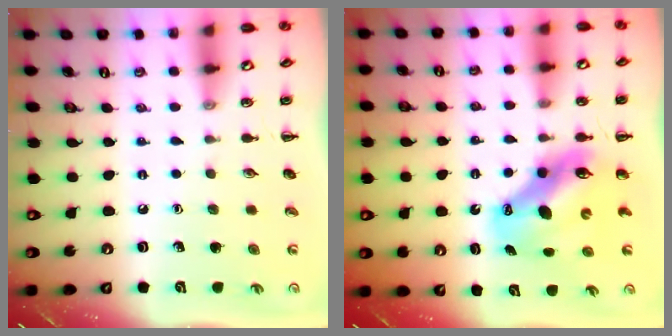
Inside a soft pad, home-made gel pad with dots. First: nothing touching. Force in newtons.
{"total": 10.2, "press": 9.9, "slide": 2.6}